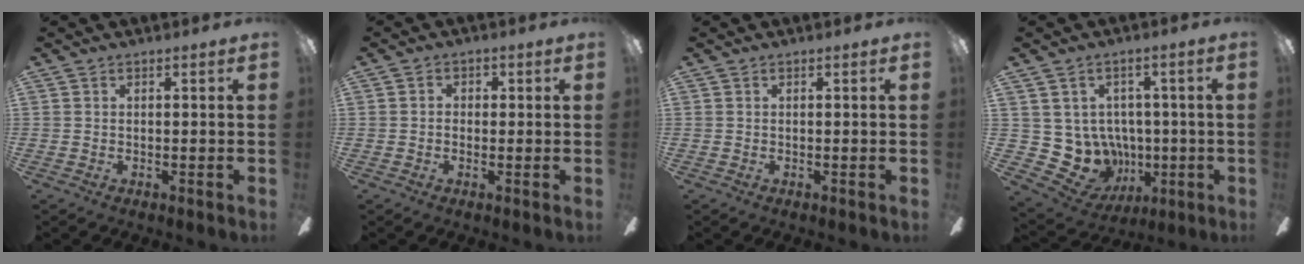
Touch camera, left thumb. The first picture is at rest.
{"total": 2.1, "force": [-0.6, 1.7, 1.0], "torque": [-0.010, 0.008, -0.015]}
{"total": 0.0}
{"total": 9.3, "force": [0.1, 8.9, 2.7], "torque": [-0.089, -0.022, 0.017]}